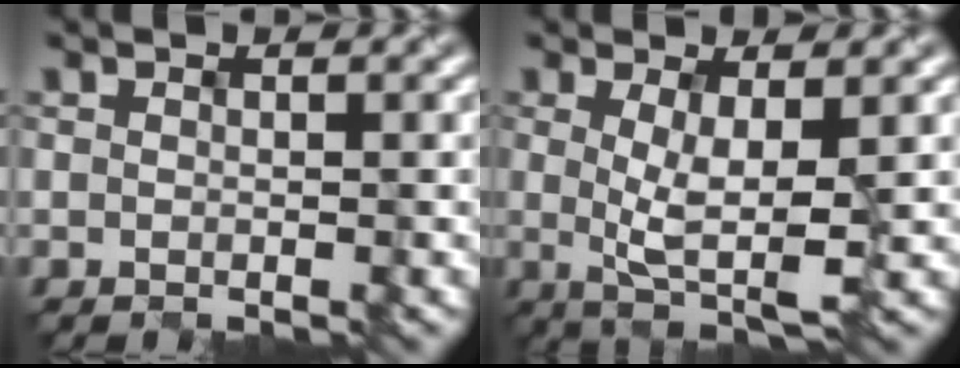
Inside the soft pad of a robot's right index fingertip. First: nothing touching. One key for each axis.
{"total": 4.5, "fx": -0.3, "fy": 1.2, "fz": 4.3, "tx": -0.083, "ty": -0.010, "tz": 0.005}